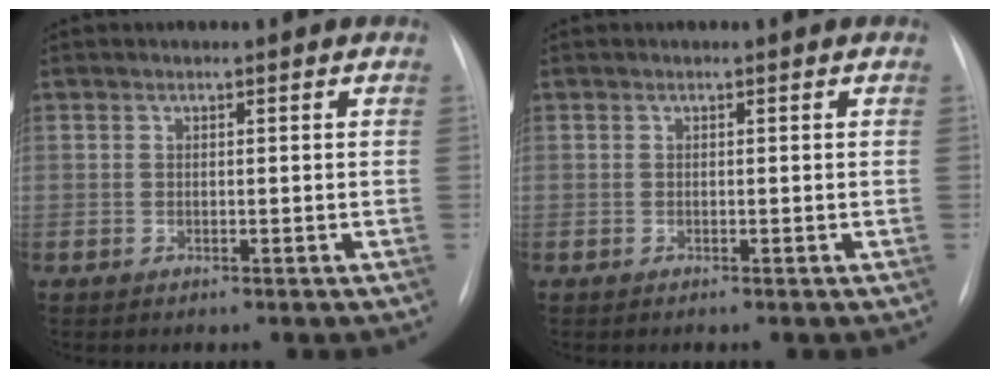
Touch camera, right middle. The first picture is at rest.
{"total": 0.0}